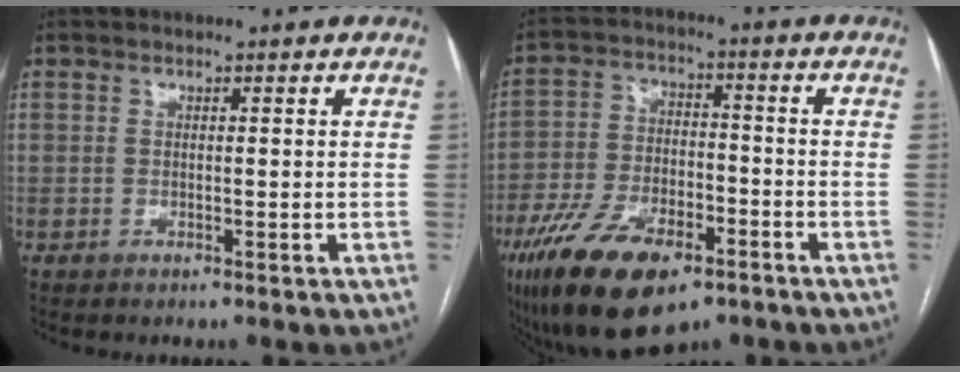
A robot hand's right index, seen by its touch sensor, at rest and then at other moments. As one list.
[{"total": 15.3, "force": [-9.6, 6.7, 9.8], "torque": [-0.182, -0.008, -0.163]}]